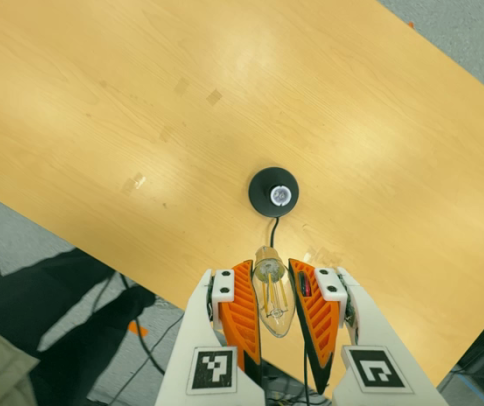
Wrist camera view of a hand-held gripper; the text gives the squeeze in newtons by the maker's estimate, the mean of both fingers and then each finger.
{"total": 20.5, "left": 22.2, "right": 18.7}